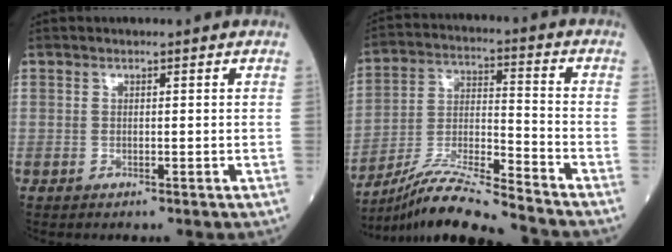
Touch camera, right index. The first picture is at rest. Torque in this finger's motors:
{"motor_torque": [-0.21, -0.38, 0.18, 0.04]}